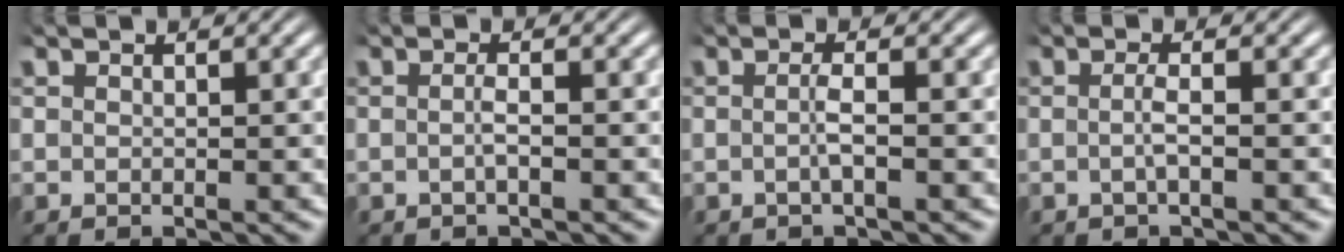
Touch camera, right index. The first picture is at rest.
{"total": 1.2, "force": [-0.7, -0.2, 1.0], "torque": [-0.021, -0.002, -0.013]}
{"total": 1.6, "force": [-0.7, -0.3, 1.4], "torque": [-0.028, -0.002, -0.013]}
{"total": 1.5, "force": [-0.7, -0.3, 1.3], "torque": [-0.028, -0.004, -0.011]}